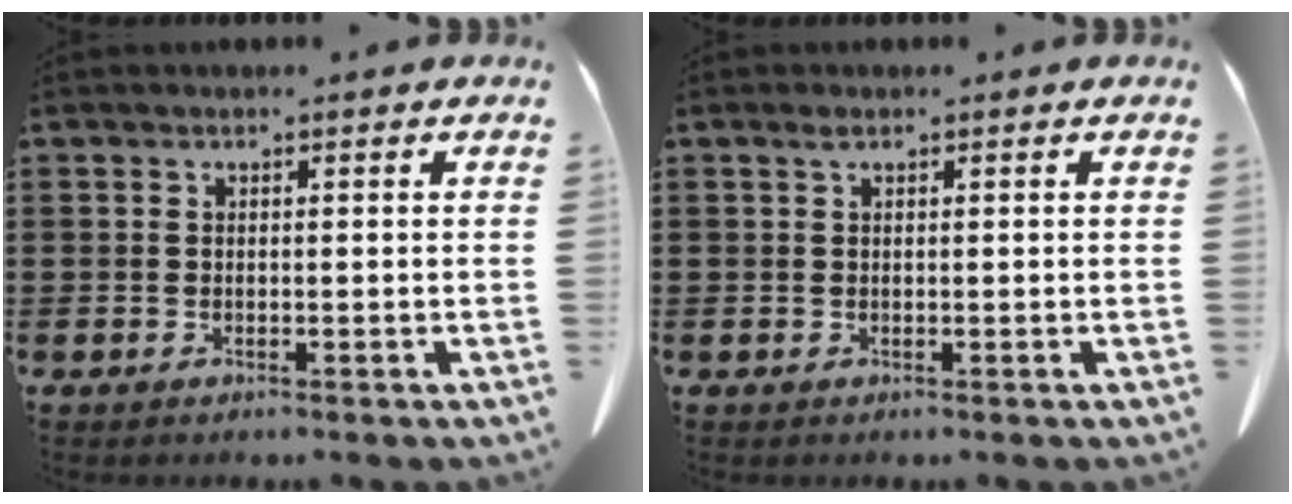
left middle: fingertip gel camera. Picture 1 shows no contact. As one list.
[{"total": 0.7, "force": [0.4, 0.2, 0.6], "torque": [-0.013, 0.001, 0.008]}]